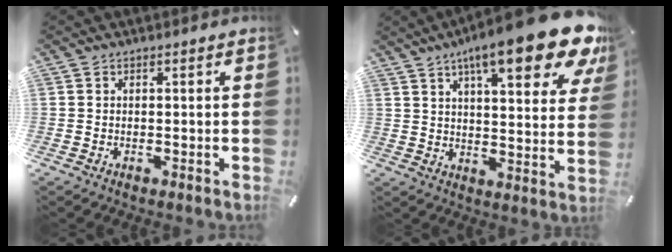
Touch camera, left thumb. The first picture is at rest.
{"total": 20.3, "force": [12.4, 5.4, 15.1], "torque": [-0.232, -0.064, 0.194]}